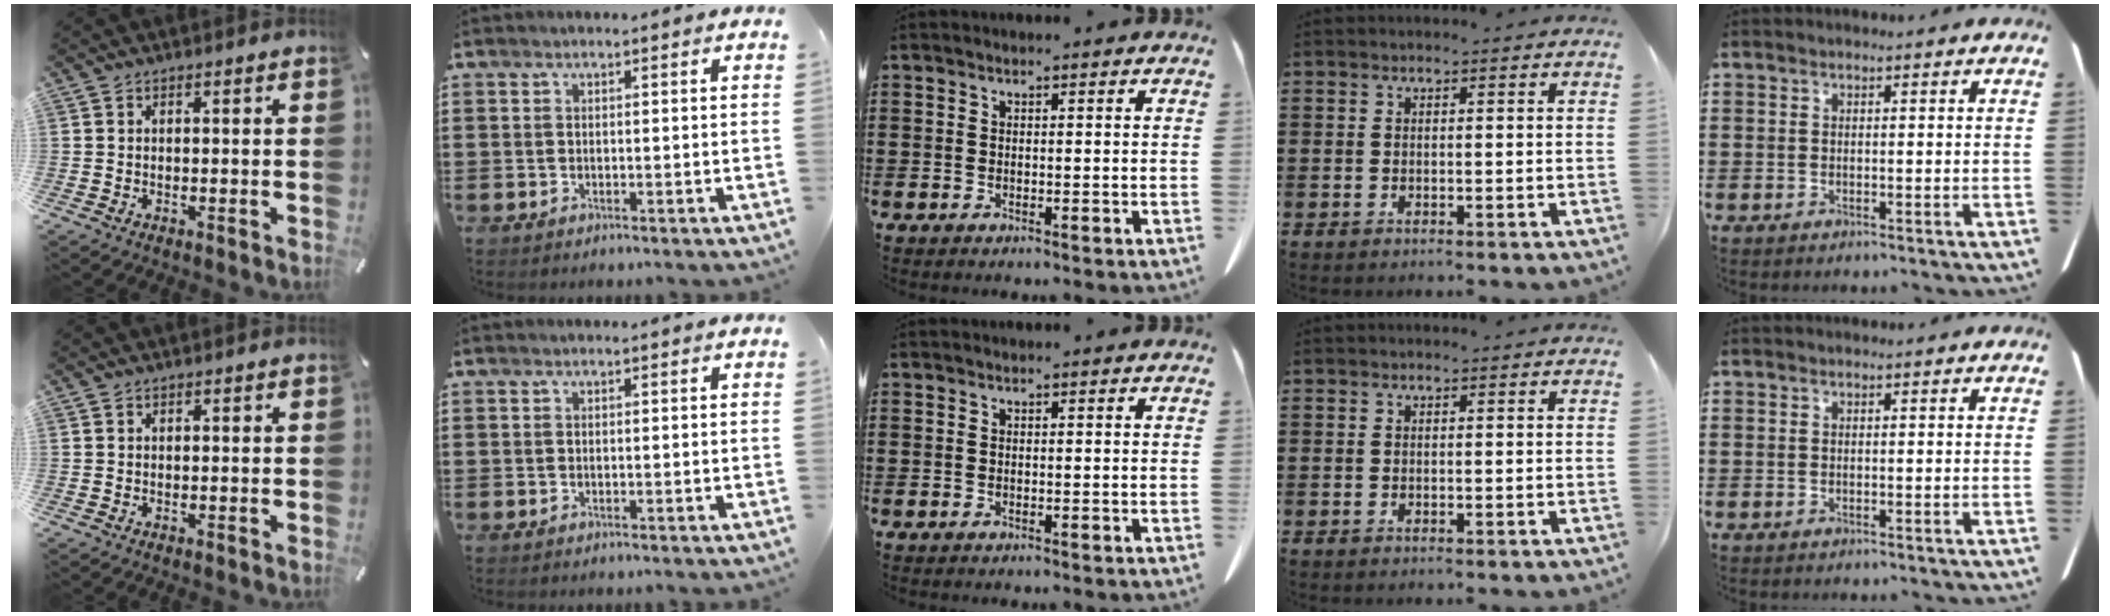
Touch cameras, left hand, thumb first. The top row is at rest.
{}